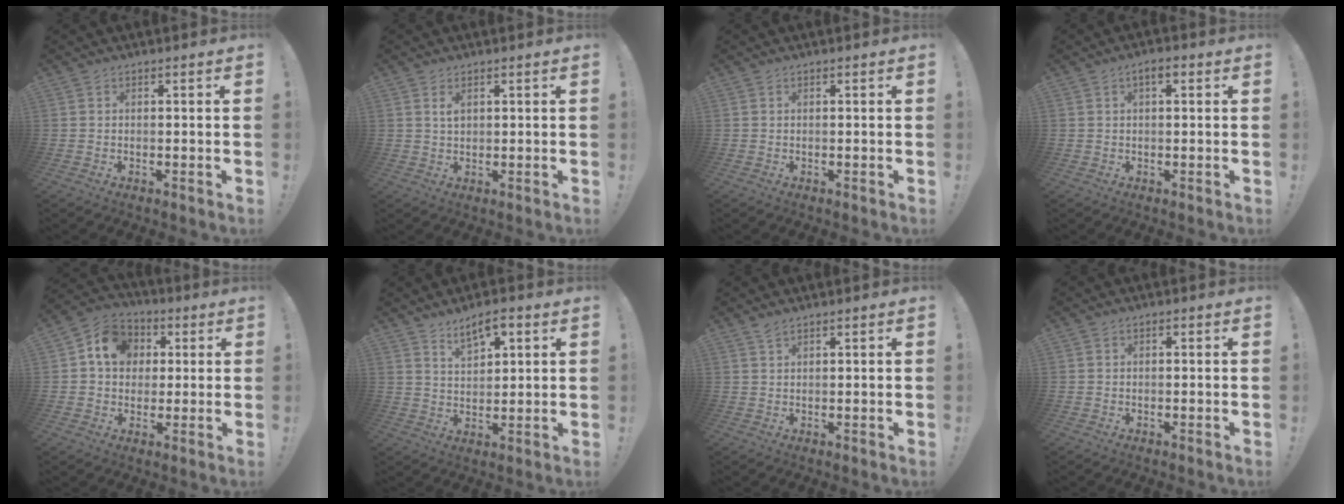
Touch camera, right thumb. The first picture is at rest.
{"total": 2.2, "force": [0.9, 1.2, 1.6], "torque": [-0.017, -0.004, 0.013]}
{"total": 0.0}
{"total": 2.8, "force": [0.8, 1.3, 2.3], "torque": [-0.032, 0.003, 0.011]}
{"total": 11.2, "force": [2.9, 9.5, 5.3], "torque": [-0.070, 0.001, 0.059]}
{"total": 7.0, "force": [4.7, 3.2, 4.1], "torque": [-0.061, -0.019, 0.082]}
{"total": 1.6, "force": [1.3, 0.5, 0.8], "torque": [-0.016, -0.001, 0.024]}
{"total": 0.6, "force": [-0.4, 0.5, 0.1], "torque": [-0.002, 0.004, -0.007]}